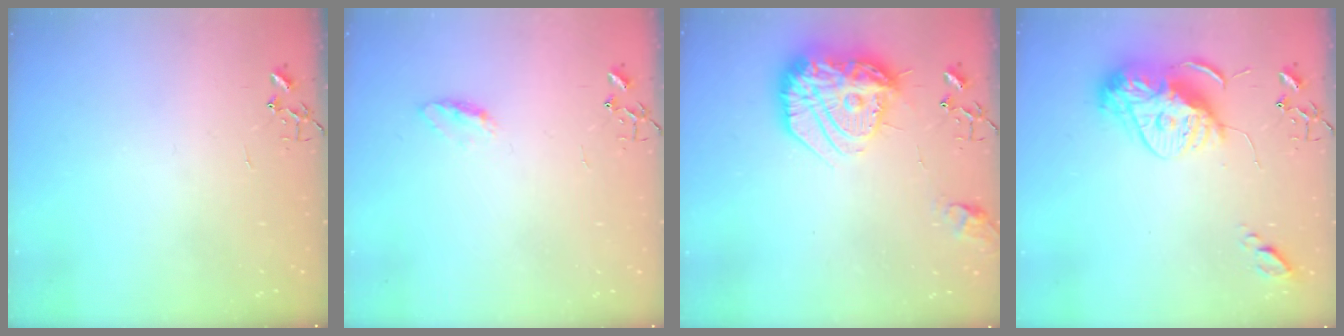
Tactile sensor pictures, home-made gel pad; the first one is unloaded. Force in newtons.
{"total": 5.0, "press": 5.0, "slide": 0.7}
{"total": 20.7, "press": 20.6, "slide": 1.5}
{"total": 15.3, "press": 15.3, "slide": 1.3}